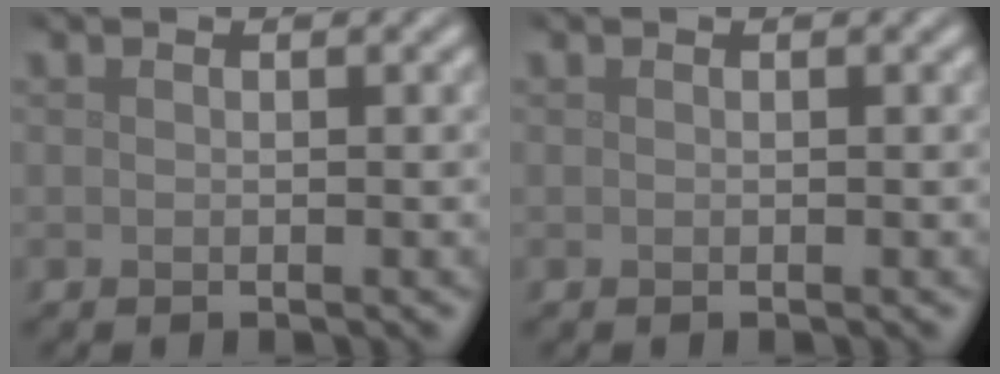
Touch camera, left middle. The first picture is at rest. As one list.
[{"total": 0.0}]